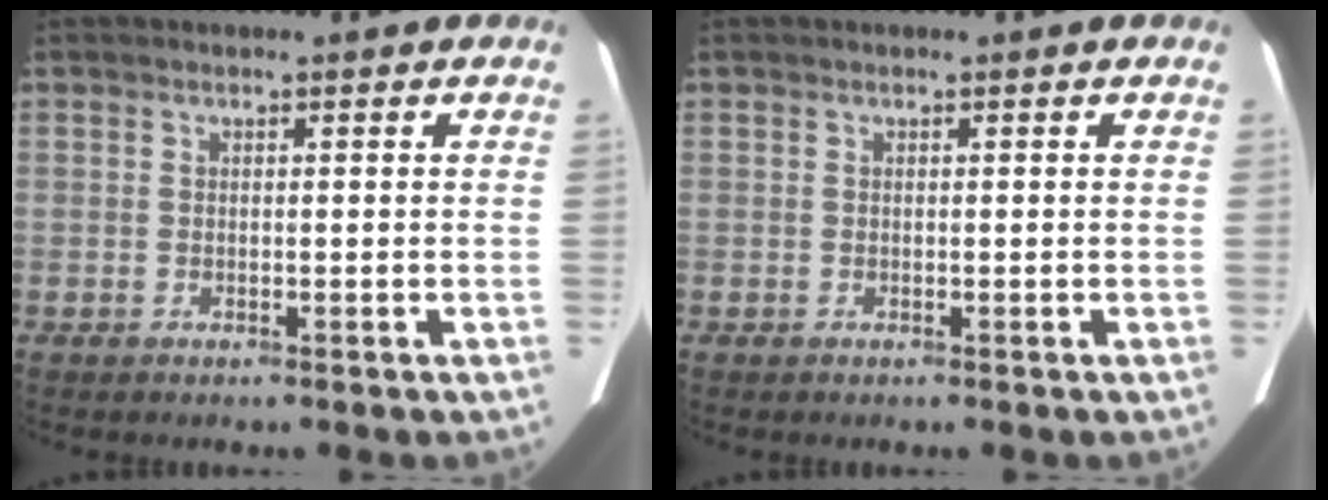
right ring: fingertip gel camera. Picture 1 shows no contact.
{"total": 0.0}